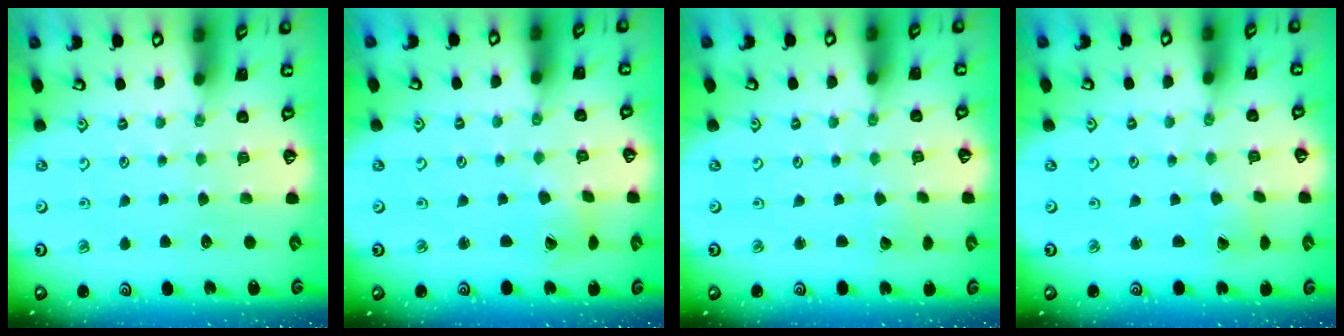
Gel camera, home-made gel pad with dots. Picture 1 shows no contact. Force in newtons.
{"total": 1.6, "press": 1.5, "slide": 0.3}
{"total": 2.4, "press": 2.4, "slide": 0.2}
{"total": 1.4, "press": 1.4, "slide": 0.1}